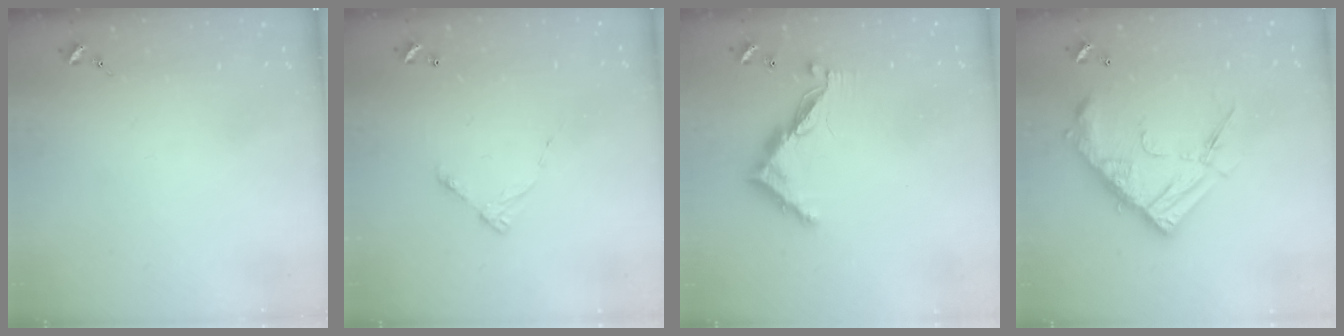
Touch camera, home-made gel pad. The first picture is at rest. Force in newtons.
{"total": 5.9, "press": 5.9, "slide": 0.4}
{"total": 9.9, "press": 9.9, "slide": 0.2}
{"total": 18.6, "press": 18.5, "slide": 1.7}